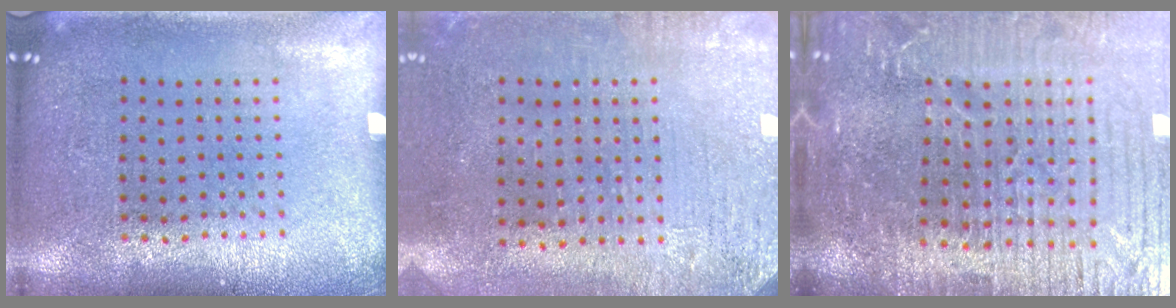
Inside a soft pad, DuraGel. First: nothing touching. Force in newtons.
{"total": 3.1, "press": 2.6, "slide": 1.7}
{"total": 6.3, "press": 5.6, "slide": 2.7}